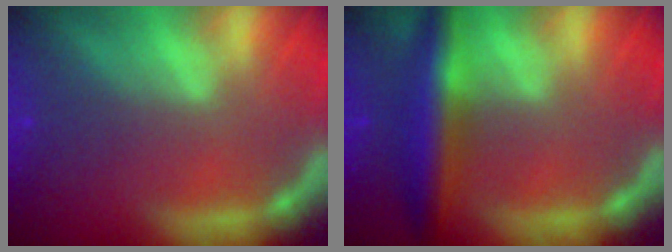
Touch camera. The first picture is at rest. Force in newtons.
{"total": 6.0}